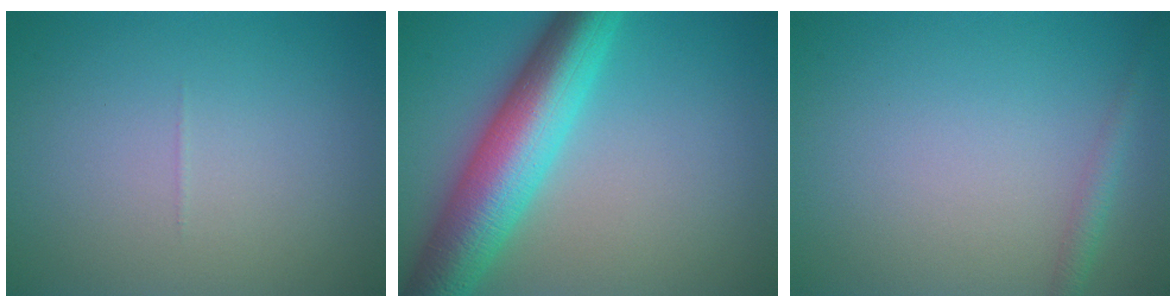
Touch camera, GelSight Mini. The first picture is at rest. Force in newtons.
{"total": 9.5, "press": 9.5, "slide": 0.1}
{"total": 1.4, "press": 1.4, "slide": 0.1}